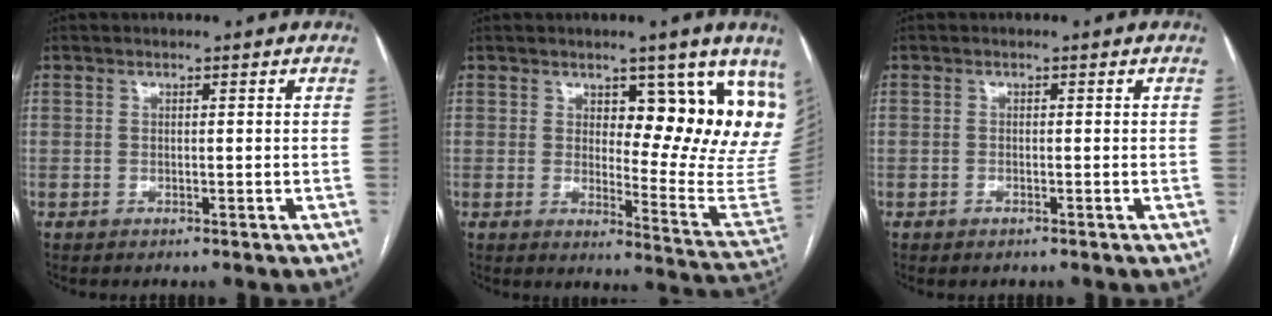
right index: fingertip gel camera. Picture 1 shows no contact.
{"total": 14.1, "force": [8.3, 4.1, 10.7], "torque": [-0.118, -0.031, 0.097]}
{"total": 0.7, "force": [-0.4, 0.3, 0.4], "torque": [-0.009, 0.000, -0.001]}